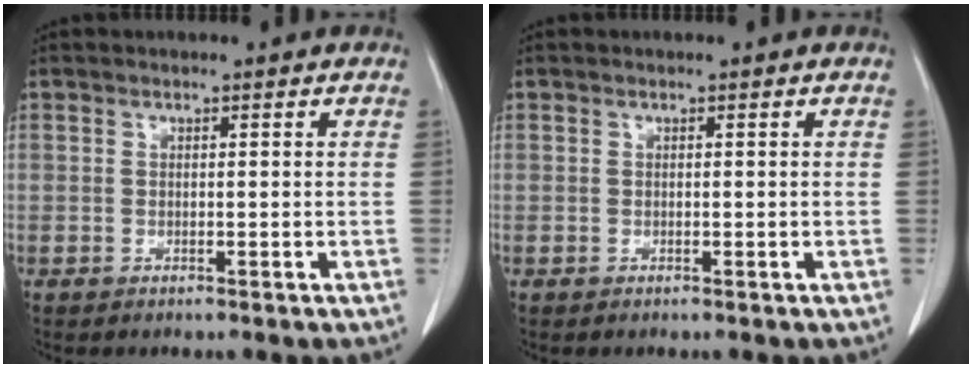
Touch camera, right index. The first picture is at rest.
{"total": 0.0}